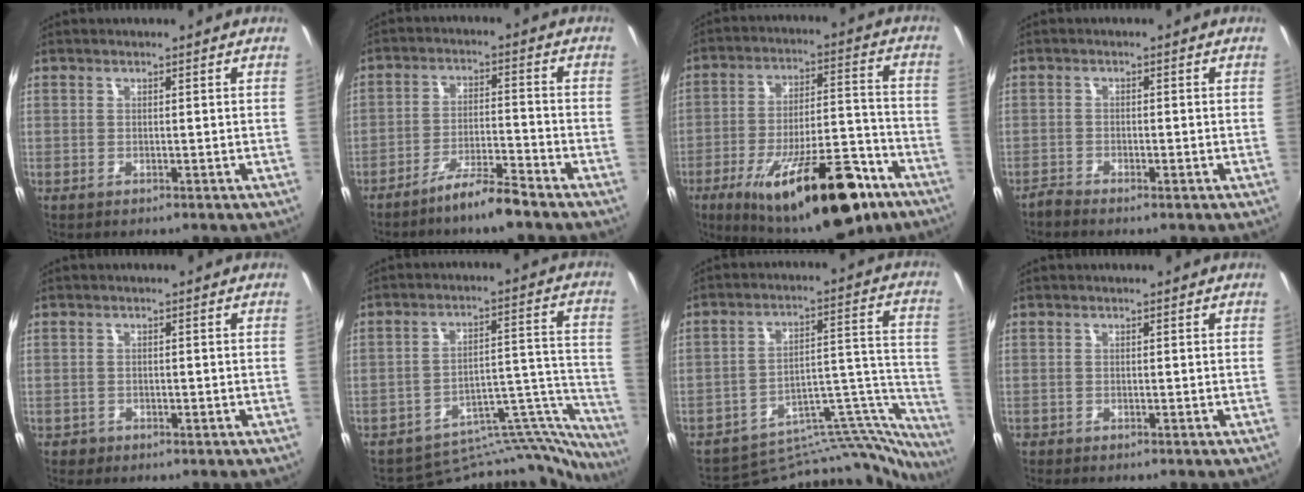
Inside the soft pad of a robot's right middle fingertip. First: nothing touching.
{"total": 6.3, "force": [-5.2, -0.2, 3.5], "torque": [-0.077, 0.002, -0.093]}
{"total": 23.4, "force": [-14.0, 7.4, 17.2], "torque": [-0.275, -0.019, -0.204]}
{"total": 1.5, "force": [-1.4, 0.0, 0.4], "torque": [-0.015, -0.005, -0.034]}
{"total": 1.3, "force": [-0.7, 1.0, 0.3], "torque": [-0.008, -0.004, -0.012]}
{"total": 17.6, "force": [-17.5, 1.8, 0.1], "torque": [0.022, 0.066, -0.260]}
{"total": 22.6, "force": [-22.3, 2.9, 2.9], "torque": [-0.003, 0.062, -0.329]}
{"total": 0.6, "force": [-0.4, 0.3, 0.0], "torque": [-0.002, -0.004, -0.011]}